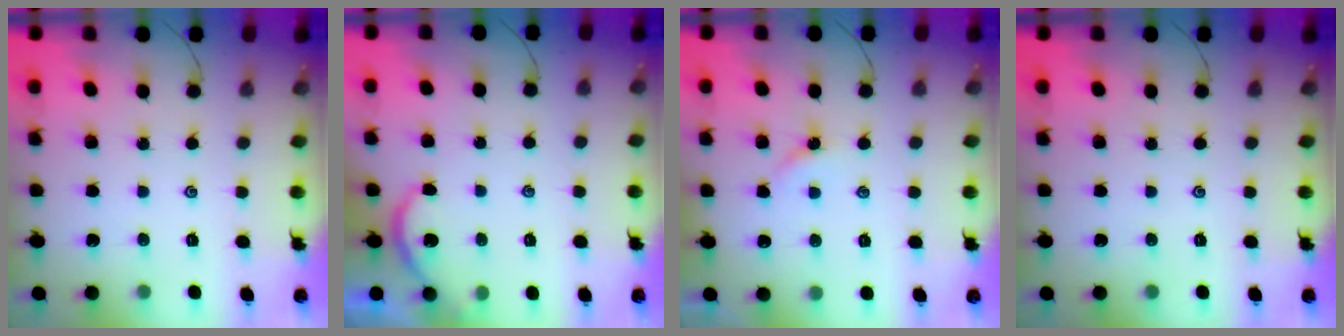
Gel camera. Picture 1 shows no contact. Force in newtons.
{"total": 5.3, "press": 5.3, "slide": 0.5}
{"total": 3.0, "press": 2.9, "slide": 0.4}
{"total": 0.0}